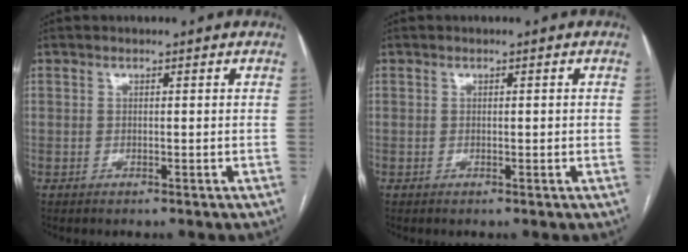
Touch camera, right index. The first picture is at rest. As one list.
[{"total": 0.7, "force": [0.0, 0.1, 0.7], "torque": [-0.009, 0.000, 0.001]}]